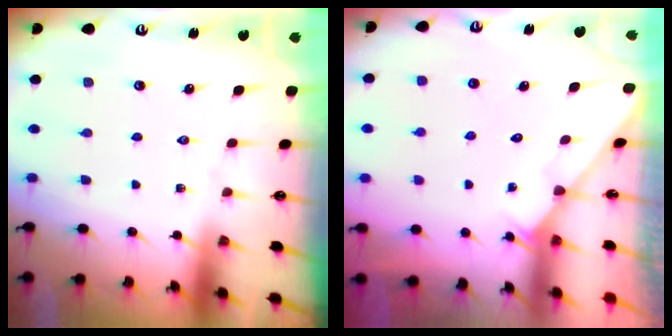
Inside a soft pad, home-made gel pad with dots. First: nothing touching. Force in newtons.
{"total": 1.6, "press": 1.6, "slide": 0.1}